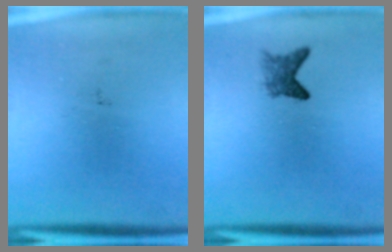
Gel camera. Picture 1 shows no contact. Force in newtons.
{"total": 2.5}